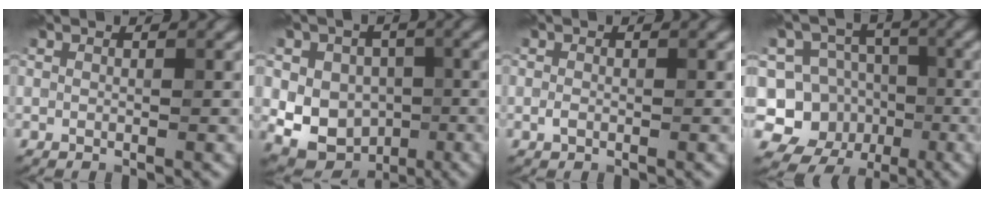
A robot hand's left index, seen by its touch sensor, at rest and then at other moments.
{"total": 7.9, "force": [-0.5, 6.8, 4.0], "torque": [-0.044, 0.002, -0.028]}
{"total": 0.7, "force": [-0.2, 0.5, 0.5], "torque": [-0.010, 0.000, -0.005]}
{"total": 7.3, "force": [-1.8, 6.8, 2.0], "torque": [-0.014, 0.006, -0.052]}